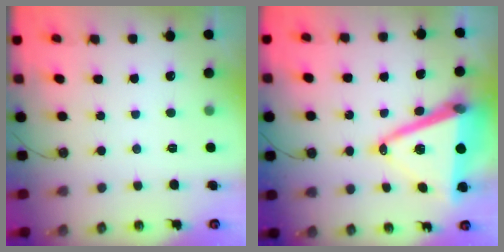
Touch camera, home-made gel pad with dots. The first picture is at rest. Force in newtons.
{"total": 17.9, "press": 17.5, "slide": 3.9}